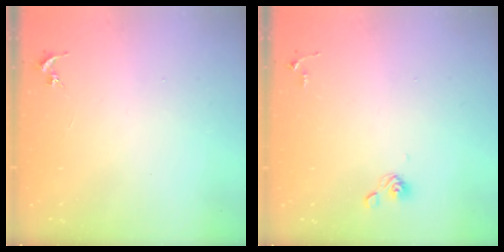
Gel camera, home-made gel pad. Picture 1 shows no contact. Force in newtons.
{"total": 5.7, "press": 5.3, "slide": 2.1}